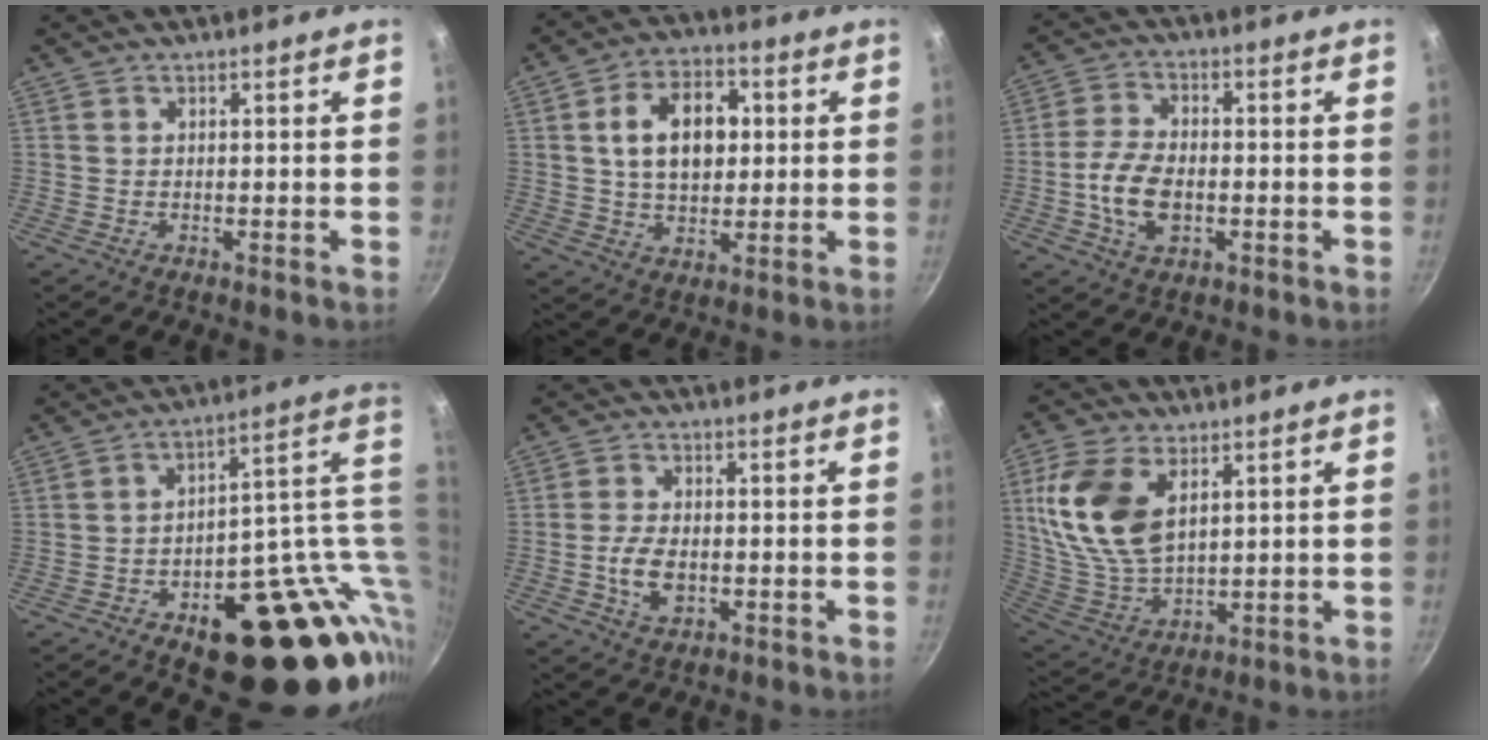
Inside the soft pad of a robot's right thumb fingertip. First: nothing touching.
{"total": 13.0, "force": [2.1, 8.6, 9.5], "torque": [-0.126, 0.008, 0.032]}
{"total": 9.8, "force": [-2.1, 5.9, 7.5], "torque": [-0.141, 0.022, -0.046]}
{"total": 28.8, "force": [-2.0, 15.9, 24.0], "torque": [-0.244, 0.021, 0.001]}
{"total": 6.2, "force": [-1.3, 3.7, 4.8], "torque": [-0.092, 0.008, -0.025]}
{"total": 16.2, "force": [5.1, 9.4, 12.2], "torque": [-0.233, -0.017, 0.114]}